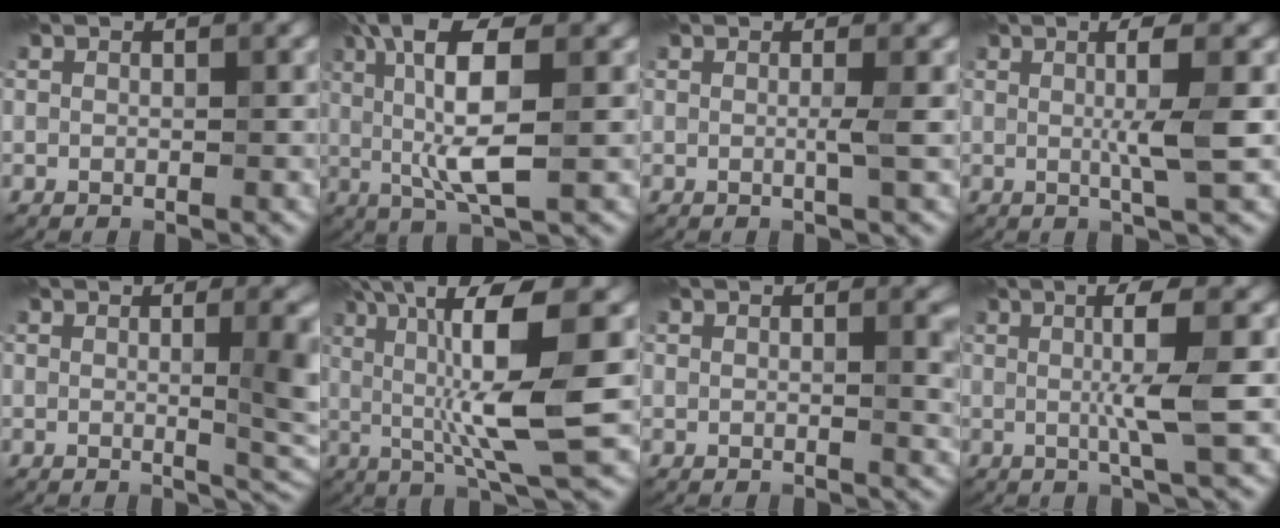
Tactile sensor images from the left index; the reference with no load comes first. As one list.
[{"total": 8.5, "force": [1.4, 2.2, 8.1], "torque": [-0.148, 0.006, 0.023]}, {"total": 1.3, "force": [0.0, 0.2, 1.3], "torque": [-0.021, -0.003, -0.006]}, {"total": 4.2, "force": [0.3, 0.6, 4.2], "torque": [-0.067, -0.001, 0.001]}, {"total": 6.2, "force": [0.4, 1.9, 5.9], "torque": [-0.055, -0.002, 0.008]}, {"total": 11.1, "force": [1.4, 2.0, 10.8], "torque": [-0.176, 0.003, 0.029]}, {"total": 2.9, "force": [0.9, 1.0, 2.5], "torque": [-0.022, 0.002, 0.011]}, {"total": 4.9, "force": [0.4, 0.5, 4.9], "torque": [-0.081, -0.001, 0.004]}]